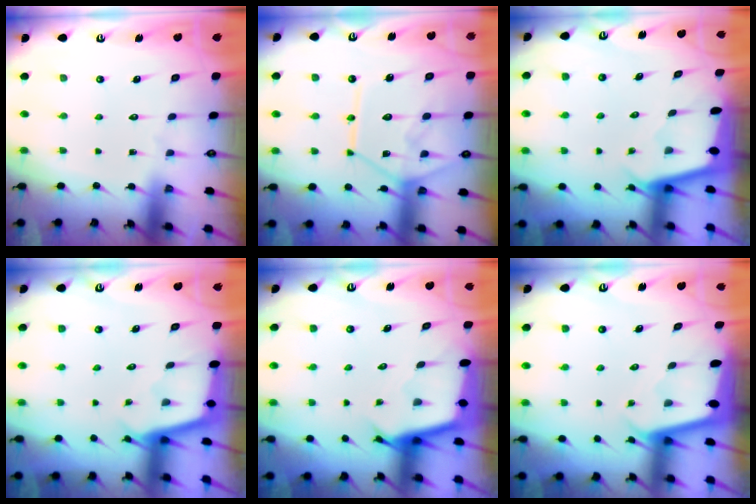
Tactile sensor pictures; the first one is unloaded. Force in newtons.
{"total": 13.6, "press": 13.5, "slide": 1.6}
{"total": 1.9, "press": 1.9, "slide": 0.1}
{"total": 2.3, "press": 2.3, "slide": 0.1}
{"total": 2.7, "press": 2.7, "slide": 0.1}
{"total": 2.0, "press": 2.0, "slide": 0.1}